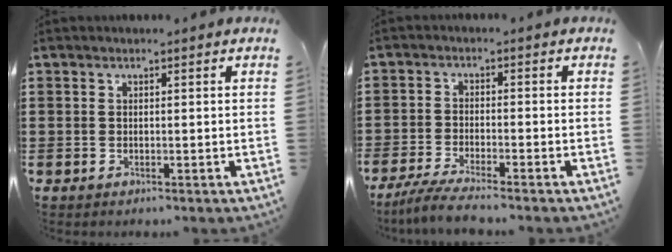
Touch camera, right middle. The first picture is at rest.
{"total": 3.9, "force": [-3.5, -0.1, 1.7], "torque": [-0.050, -0.013, -0.074]}